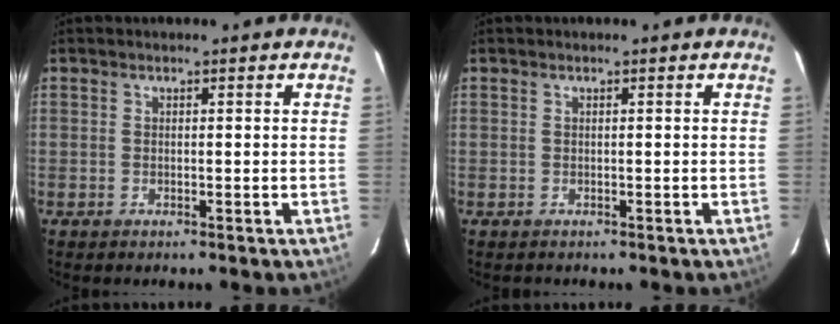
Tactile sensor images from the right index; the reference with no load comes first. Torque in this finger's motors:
{"motor_torque": [-0.03, -0.01, -0.04, -0.04]}